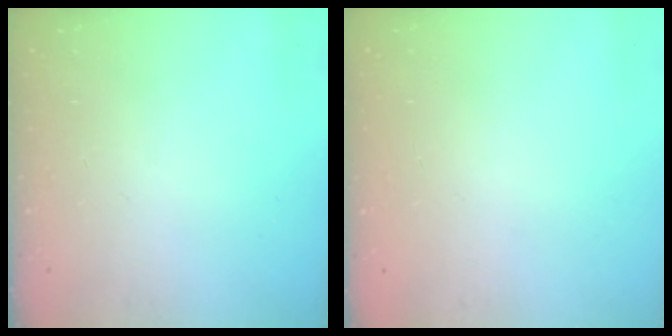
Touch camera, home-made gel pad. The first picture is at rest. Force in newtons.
{"total": 0.0}